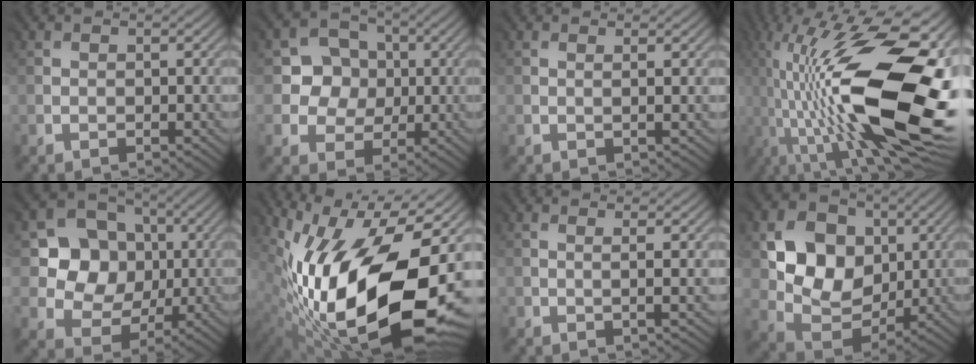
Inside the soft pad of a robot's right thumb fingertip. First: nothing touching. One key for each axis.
{"total": 5.5, "fx": 0.7, "fy": 5.2, "fz": 1.6, "tx": -0.028, "ty": 0.005, "tz": -0.002}
{"total": 0.9, "fx": 0.4, "fy": 0.1, "fz": 0.7, "tx": -0.016, "ty": 0.002, "tz": 0.005}
{"total": 21.1, "fx": -0.7, "fy": 8.5, "fz": 19.3, "tx": -0.366, "ty": 0.006, "tz": -0.015}
{"total": 9.2, "fx": 1.6, "fy": 8.2, "fz": 3.7, "tx": -0.071, "ty": 0.000, "tz": 0.020}
{"total": 21.5, "fx": -2.7, "fy": 10.2, "fz": 18.7, "tx": -0.350, "ty": -0.023, "tz": -0.041}
{"total": 1.5, "fx": 0.5, "fy": 0.2, "fz": 1.3, "tx": -0.024, "ty": 0.005, "tz": 0.007}
{"total": 10.6, "fx": 3.0, "fy": 8.5, "fz": 5.6, "tx": -0.125, "ty": -0.002, "tz": 0.045}